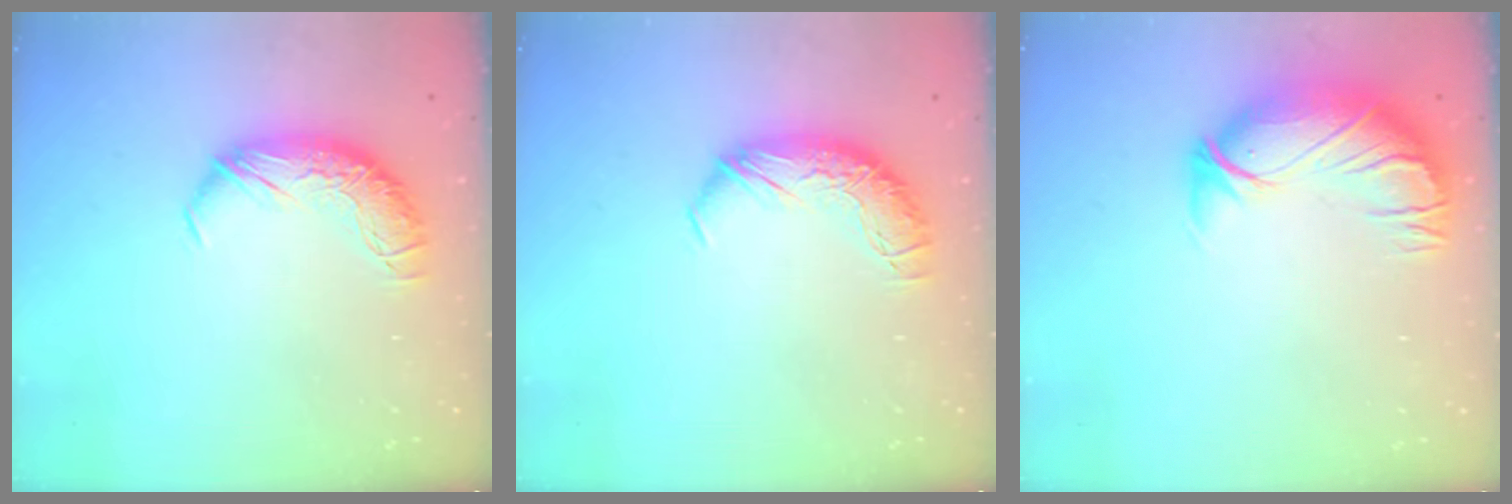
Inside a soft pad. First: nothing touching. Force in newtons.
{"total": 0.0}
{"total": 2.9, "press": 0.3, "slide": 2.9}